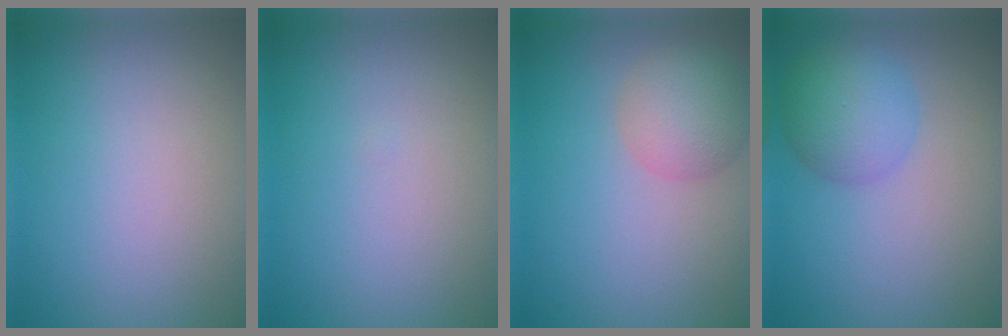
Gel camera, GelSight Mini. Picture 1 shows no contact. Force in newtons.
{"total": 0.0}
{"total": 4.1, "press": 4.1, "slide": 0.3}
{"total": 4.4, "press": 4.4, "slide": 0.2}